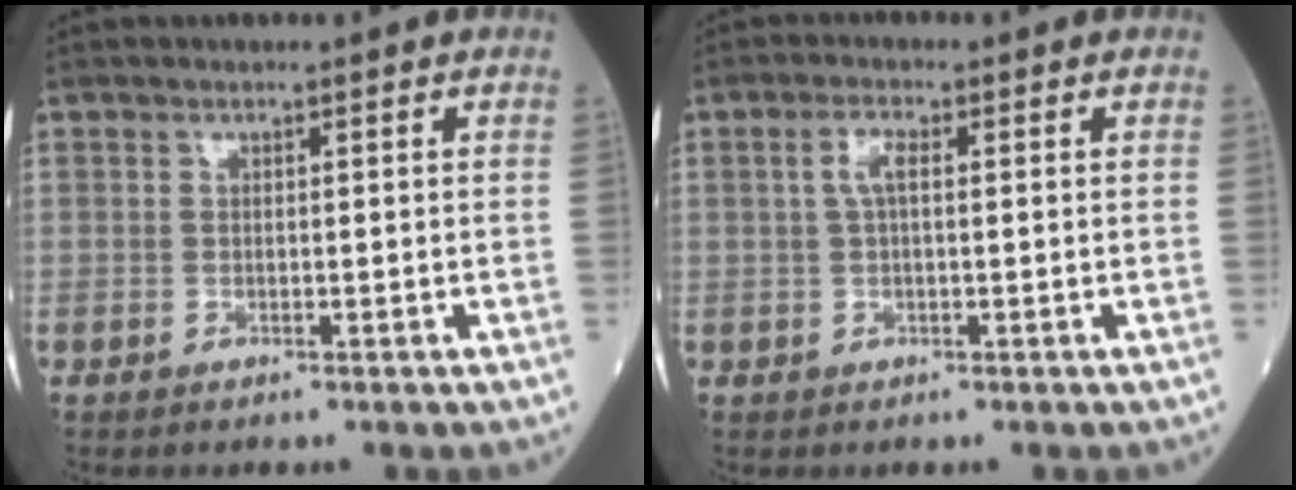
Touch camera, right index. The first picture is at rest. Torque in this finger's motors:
{"motor_torque": [0.73, 0.14, 0.16, 0.05]}